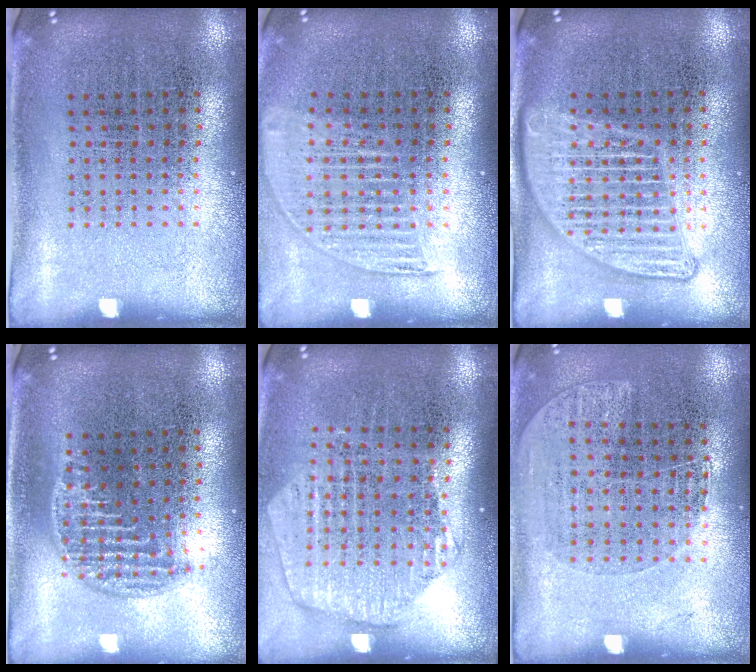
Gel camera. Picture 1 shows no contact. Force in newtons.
{"total": 1.3, "press": 1.2, "slide": 0.6}
{"total": 2.1, "press": 2.1, "slide": 0.2}
{"total": 1.3, "press": 1.1, "slide": 0.6}
{"total": 1.8, "press": 1.6, "slide": 0.9}
{"total": 1.0, "press": 0.9, "slide": 0.5}